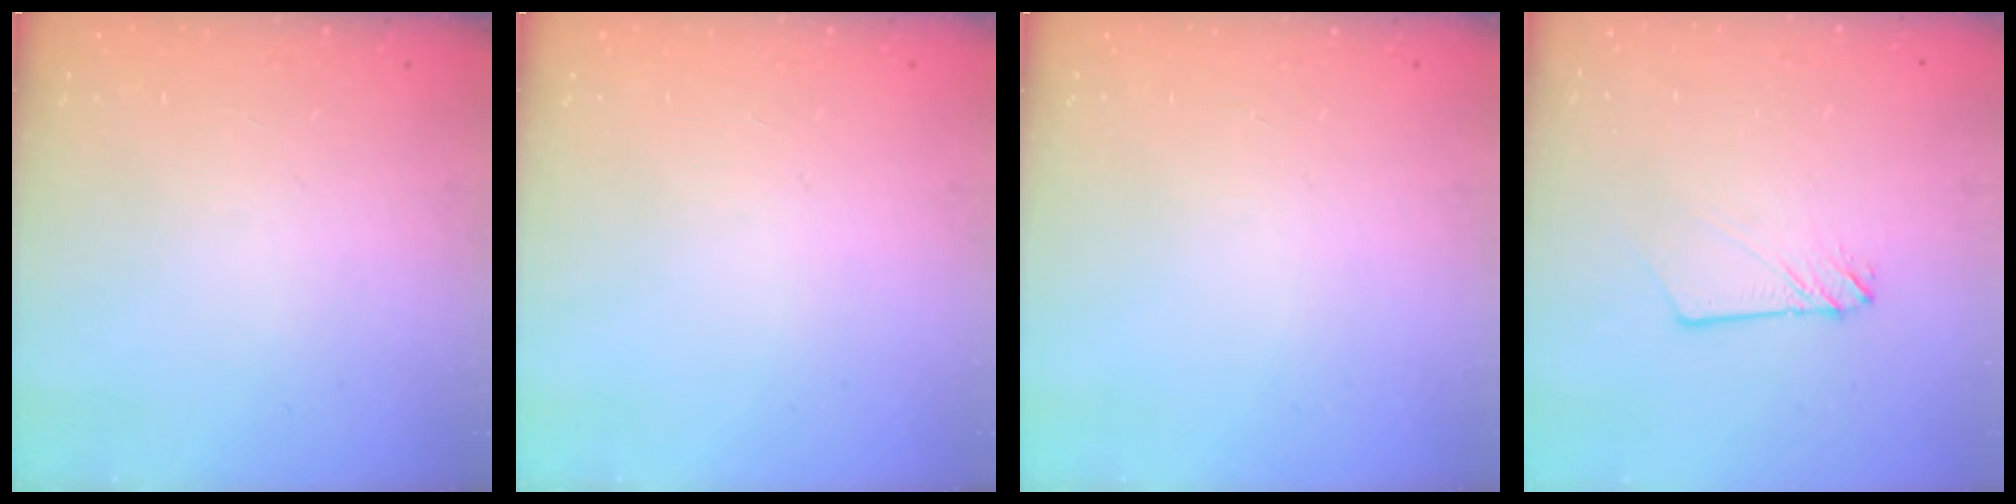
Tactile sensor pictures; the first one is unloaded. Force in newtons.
{"total": 0.0}
{"total": 0.0}
{"total": 3.3, "press": 3.2, "slide": 0.5}